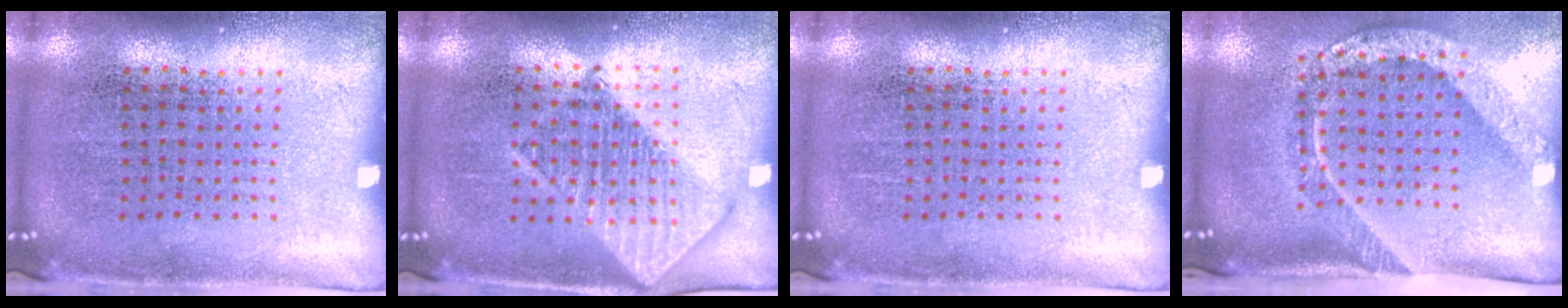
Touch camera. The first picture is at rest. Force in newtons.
{"total": 2.0, "press": 2.0, "slide": 0.2}
{"total": 0.0}
{"total": 2.3, "press": 1.5, "slide": 1.7}